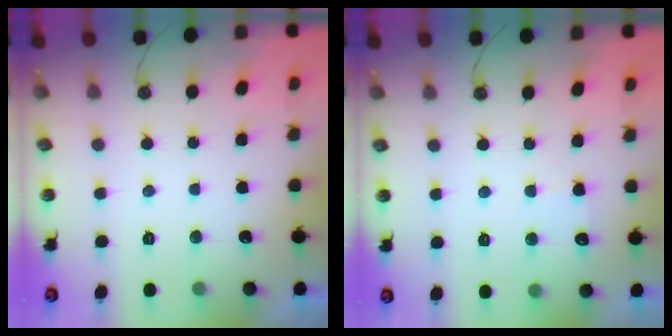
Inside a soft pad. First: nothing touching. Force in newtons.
{"total": 5.2, "press": 5.1, "slide": 0.7}